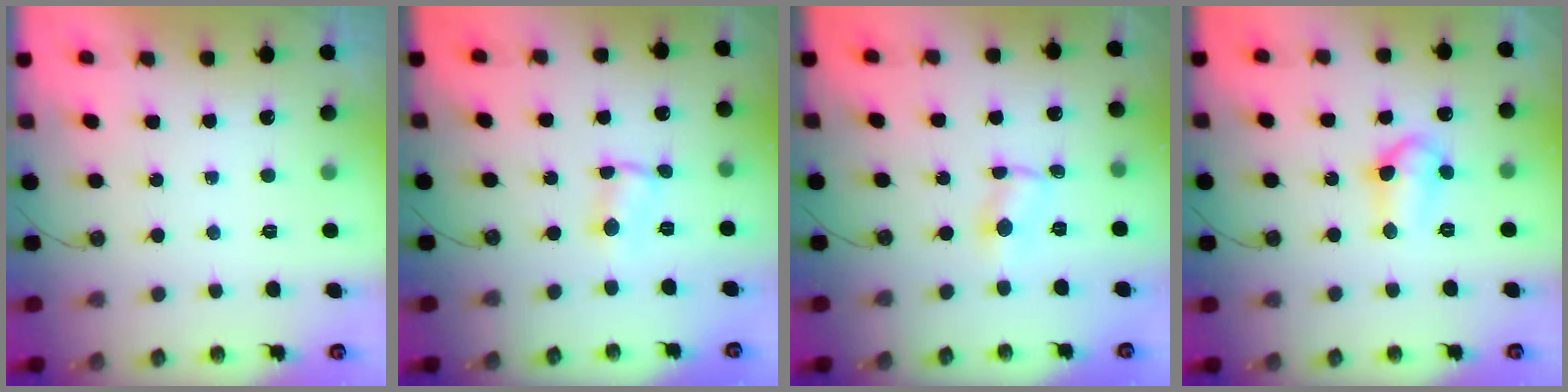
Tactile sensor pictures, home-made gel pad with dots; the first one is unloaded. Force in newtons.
{"total": 1.1, "press": 1.0, "slide": 0.2}
{"total": 1.2, "press": 1.2, "slide": 0.2}
{"total": 9.1, "press": 9.0, "slide": 0.9}